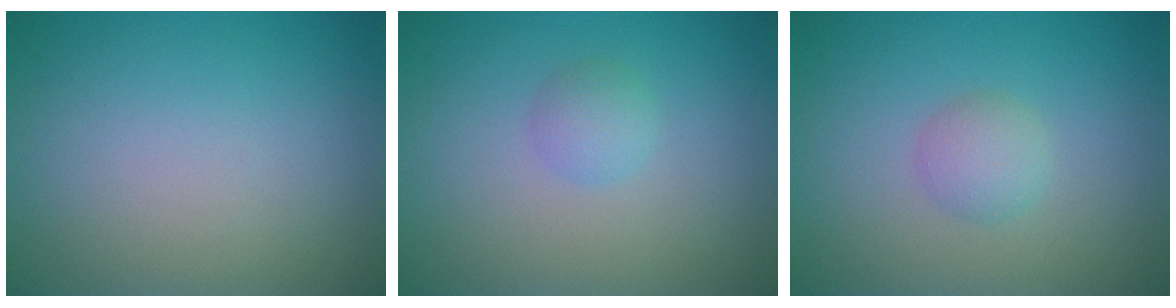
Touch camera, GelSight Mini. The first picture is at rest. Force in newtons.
{"total": 1.5, "press": 1.5, "slide": 0.0}
{"total": 1.8, "press": 1.8, "slide": 0.1}